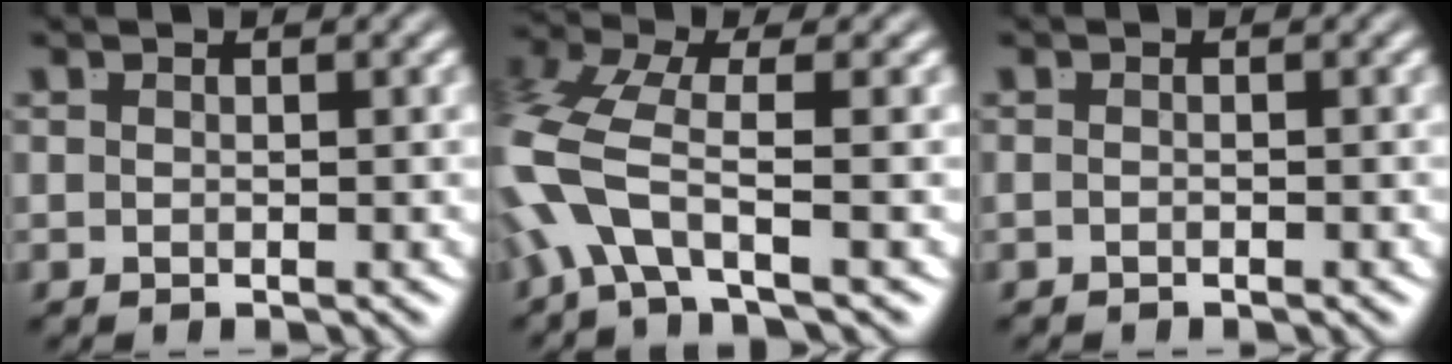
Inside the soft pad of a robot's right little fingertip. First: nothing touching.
{"total": 4.5, "force": [-1.2, 2.3, 3.7], "torque": [-0.117, -0.026, -0.012]}
{"total": 0.8, "force": [-0.6, -0.4, 0.0], "torque": [0.000, -0.005, -0.010]}